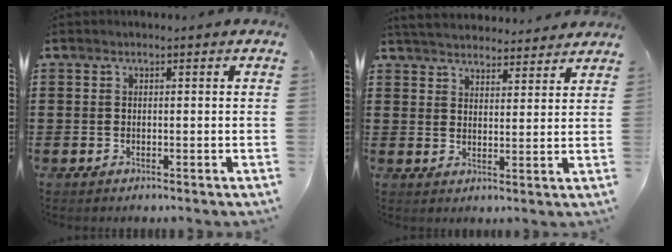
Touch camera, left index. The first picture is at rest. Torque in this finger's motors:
{"motor_torque": [1.33, -0.81, 0.39, 0.15]}